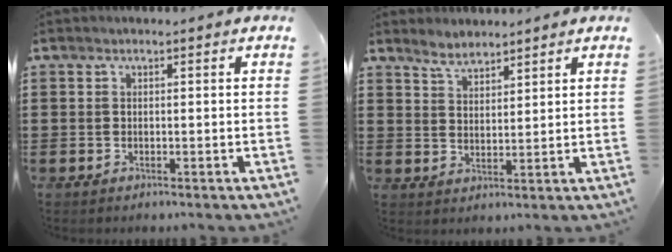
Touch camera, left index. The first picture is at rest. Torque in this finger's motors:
{"motor_torque": [0.00, -0.05, -0.01, -0.04]}